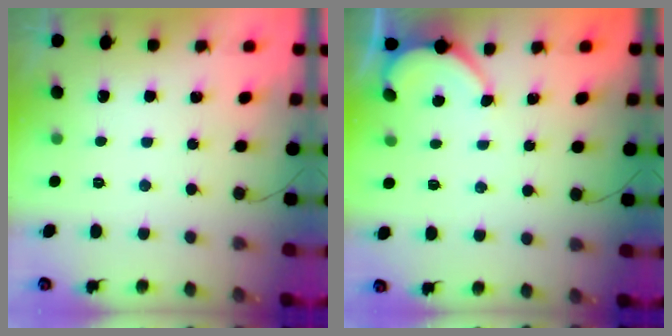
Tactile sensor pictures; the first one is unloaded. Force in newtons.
{"total": 2.3, "press": 2.3, "slide": 0.3}